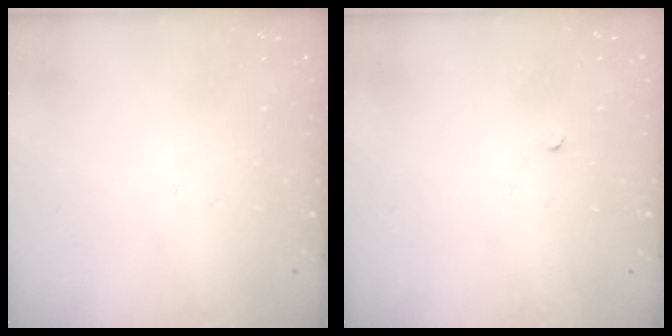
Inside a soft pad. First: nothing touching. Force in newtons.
{"total": 2.0, "press": 2.0, "slide": 0.3}